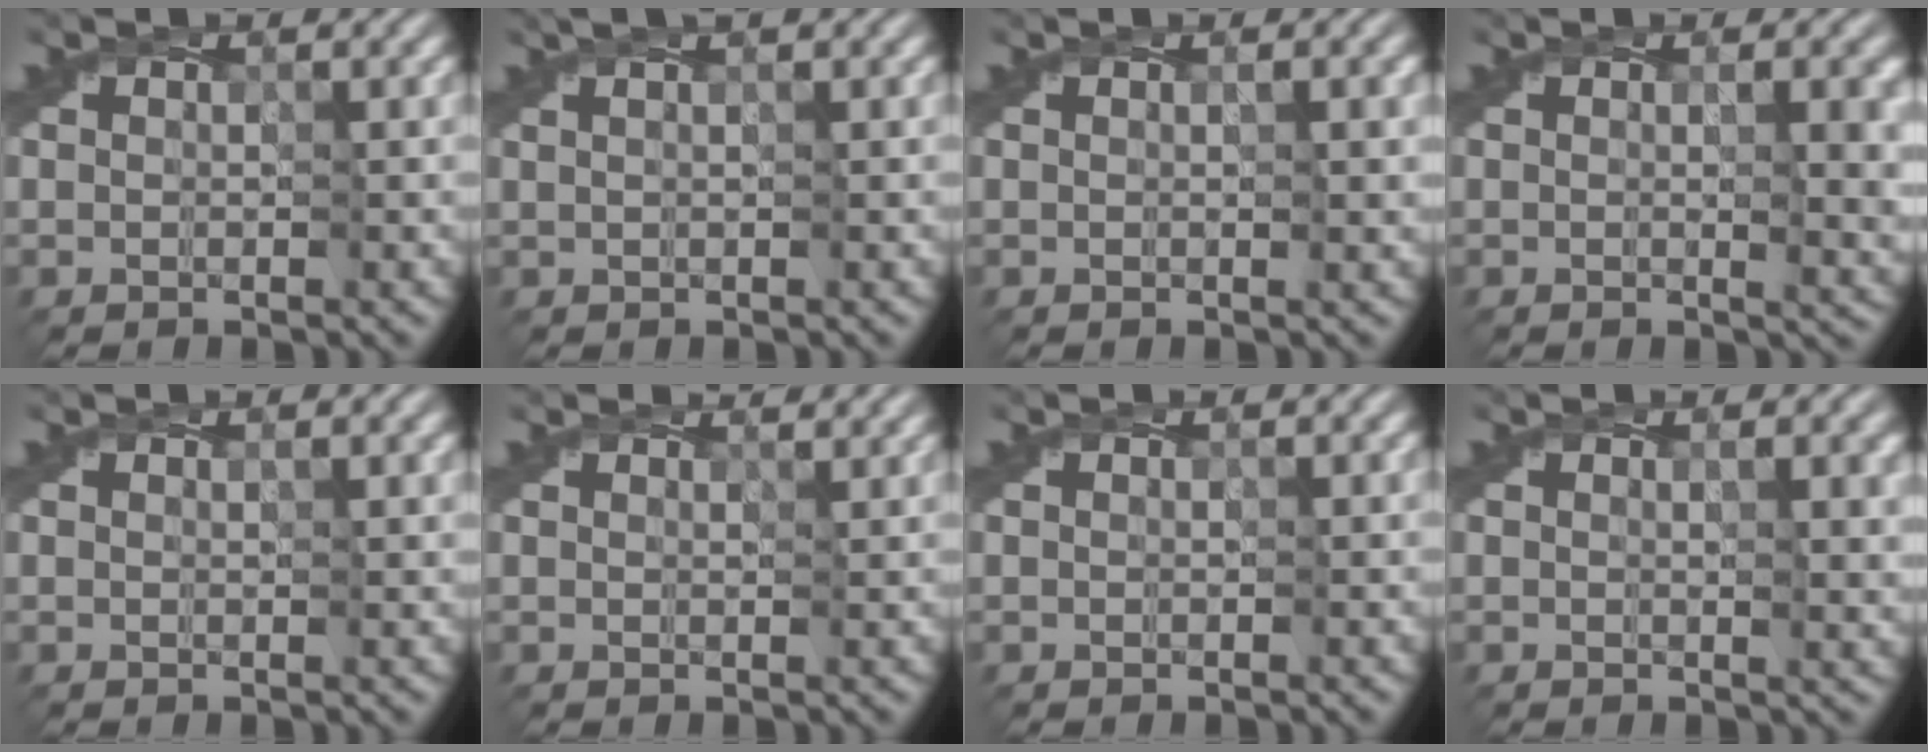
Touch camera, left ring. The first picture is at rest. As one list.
[{"total": 1.2, "force": [0.6, -0.2, 1.1], "torque": [-0.016, 0.006, 0.007]}, {"total": 1.8, "force": [0.0, 0.2, 1.8], "torque": [-0.028, -0.003, -0.001]}, {"total": 5.4, "force": [0.1, 1.8, 5.1], "torque": [-0.055, -0.003, 0.000]}, {"total": 0.6, "force": [0.4, 0.0, 0.5], "torque": [-0.007, 0.001, 0.005]}, {"total": 1.9, "force": [1.5, 0.7, 1.0], "torque": [-0.017, 0.000, 0.009]}, {"total": 0.0}, {"total": 2.9, "force": [0.5, 0.7, 2.8], "torque": [-0.040, 0.001, 0.004]}]